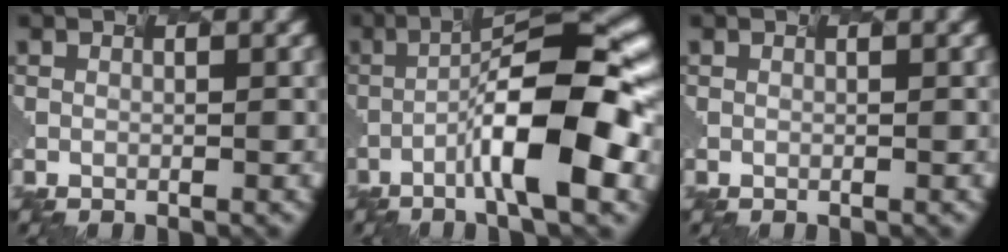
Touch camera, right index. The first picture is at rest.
{"total": 8.9, "force": [-2.9, 0.9, 8.3], "torque": [-0.142, 0.015, -0.049]}
{"total": 0.0}